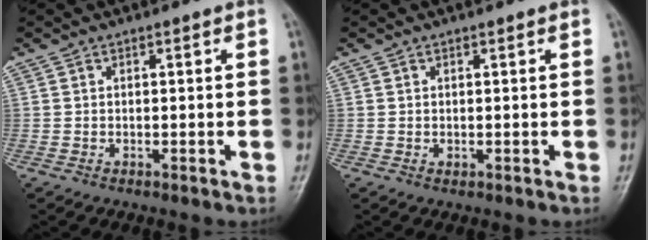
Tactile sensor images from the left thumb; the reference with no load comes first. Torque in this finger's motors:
{"motor_torque": [-0.13, 0.00, -0.26, 0.14, 0.00]}